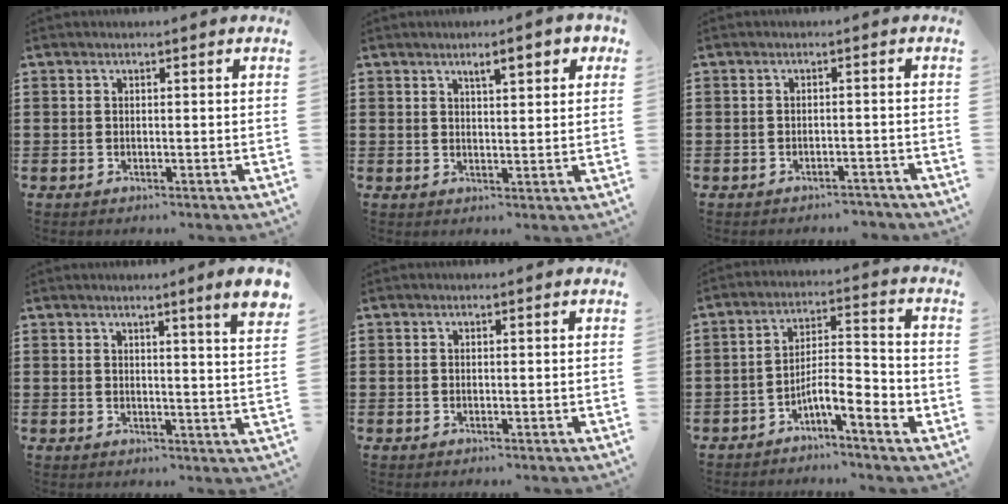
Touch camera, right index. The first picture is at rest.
{"total": 3.9, "force": [2.3, 0.9, 3.0], "torque": [-0.048, 0.000, 0.033]}
{"total": 1.8, "force": [-1.8, 0.3, 0.3], "torque": [-0.011, -0.001, -0.036]}
{"total": 4.4, "force": [3.1, -0.8, 3.1], "torque": [-0.052, -0.018, 0.048]}
{"total": 0.0}
{"total": 6.7, "force": [-3.8, 1.4, 5.3], "torque": [-0.090, 0.004, -0.069]}